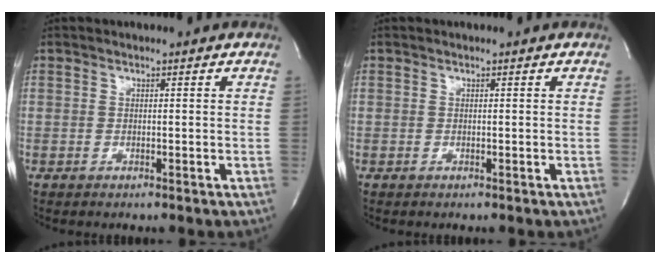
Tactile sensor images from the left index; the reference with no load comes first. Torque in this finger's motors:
{"motor_torque": [0.38, 0.34, -0.02, 0.00]}